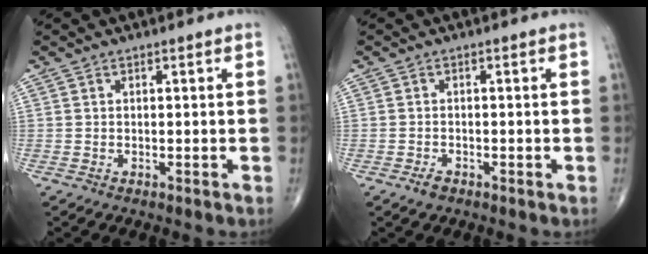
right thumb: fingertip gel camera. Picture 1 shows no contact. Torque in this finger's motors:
{"motor_torque": [-0.19, -0.04, -0.14, -0.11, -0.02]}